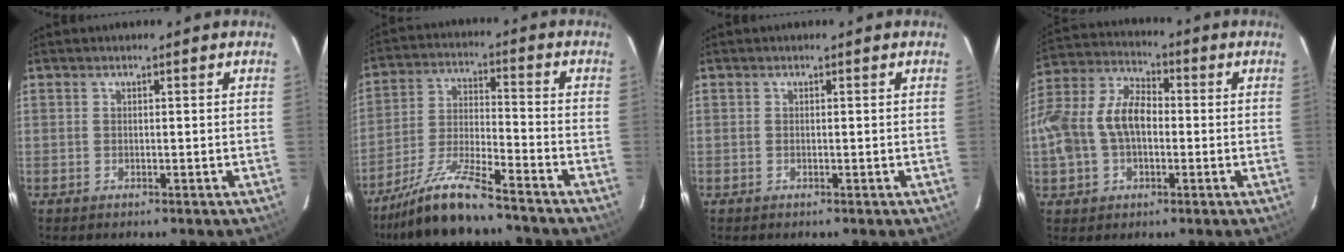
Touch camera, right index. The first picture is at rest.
{"total": 13.2, "force": [-11.2, 1.4, 6.9], "torque": [-0.146, -0.010, -0.207]}
{"total": 0.0}
{"total": 13.8, "force": [-1.4, 8.8, 10.5], "torque": [-0.232, 0.022, -0.026]}